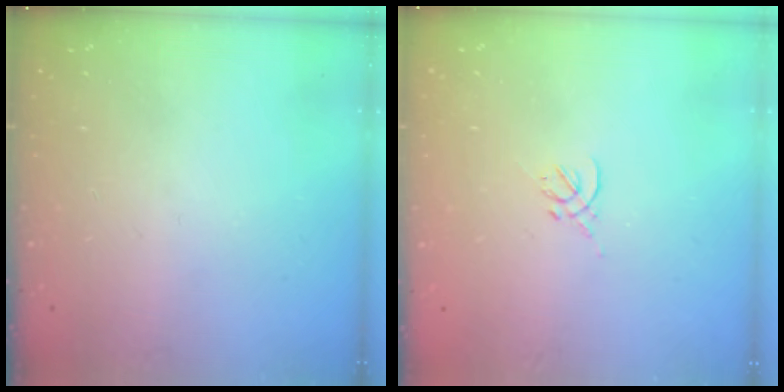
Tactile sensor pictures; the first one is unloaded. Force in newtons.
{"total": 0.0}